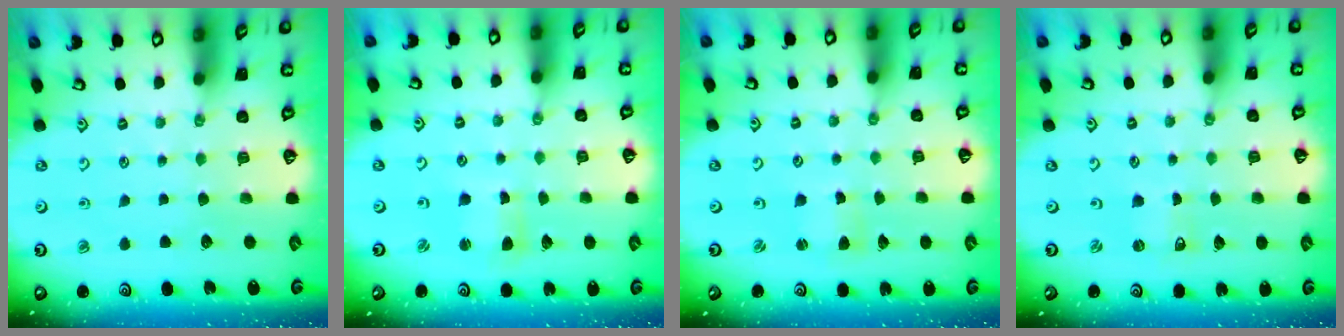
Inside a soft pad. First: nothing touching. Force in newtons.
{"total": 3.8, "press": 3.8, "slide": 0.5}
{"total": 2.2, "press": 2.2, "slide": 0.3}
{"total": 0.6, "press": 0.6, "slide": 0.0}